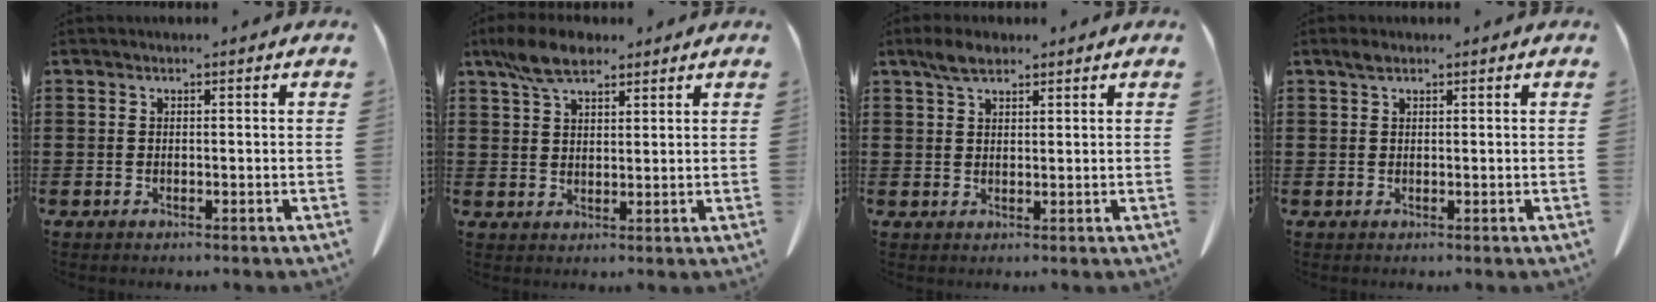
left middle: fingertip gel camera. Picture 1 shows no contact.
{"total": 6.4, "force": [4.6, 2.6, 3.7], "torque": [-0.087, 0.002, 0.087]}
{"total": 3.5, "force": [2.6, 1.4, 2.0], "torque": [-0.046, 0.004, 0.048]}
{"total": 1.3, "force": [0.8, 0.7, 0.7], "torque": [-0.017, 0.003, 0.016]}